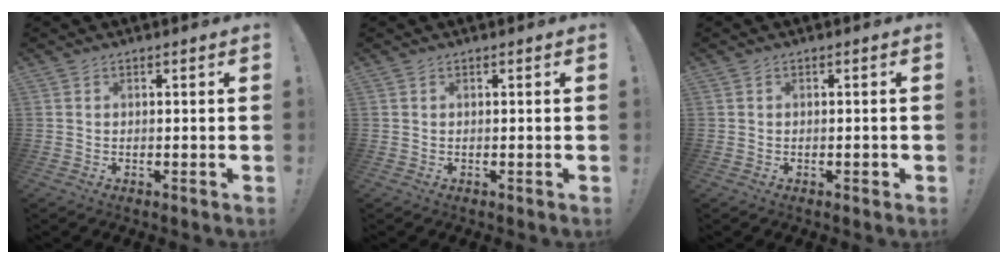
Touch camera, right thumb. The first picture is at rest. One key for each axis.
{"total": 0.0}
{"total": 1.0, "fx": -0.5, "fy": 0.4, "fz": 0.8, "tx": -0.002, "ty": -0.001, "tz": -0.009}